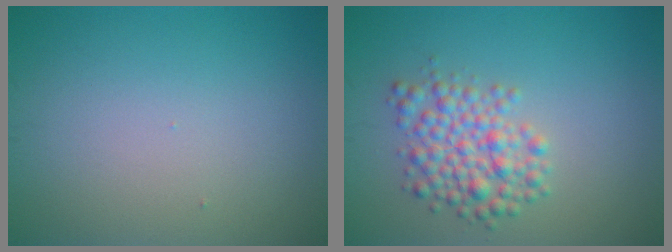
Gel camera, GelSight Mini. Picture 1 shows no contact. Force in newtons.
{"total": 4.0, "press": 4.0, "slide": 0.1}